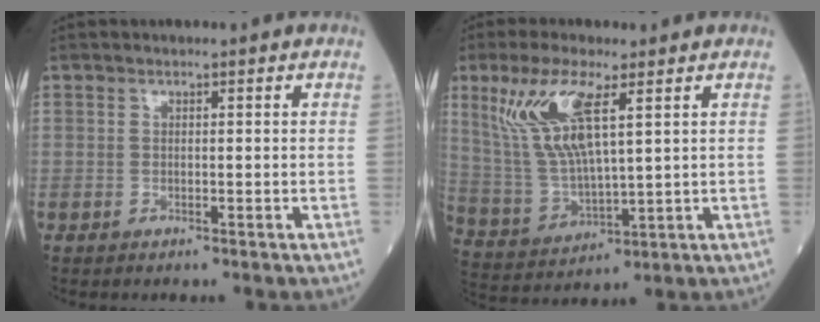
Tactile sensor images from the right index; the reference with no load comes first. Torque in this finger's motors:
{"motor_torque": [1.10, 1.04, 0.27, 0.21]}